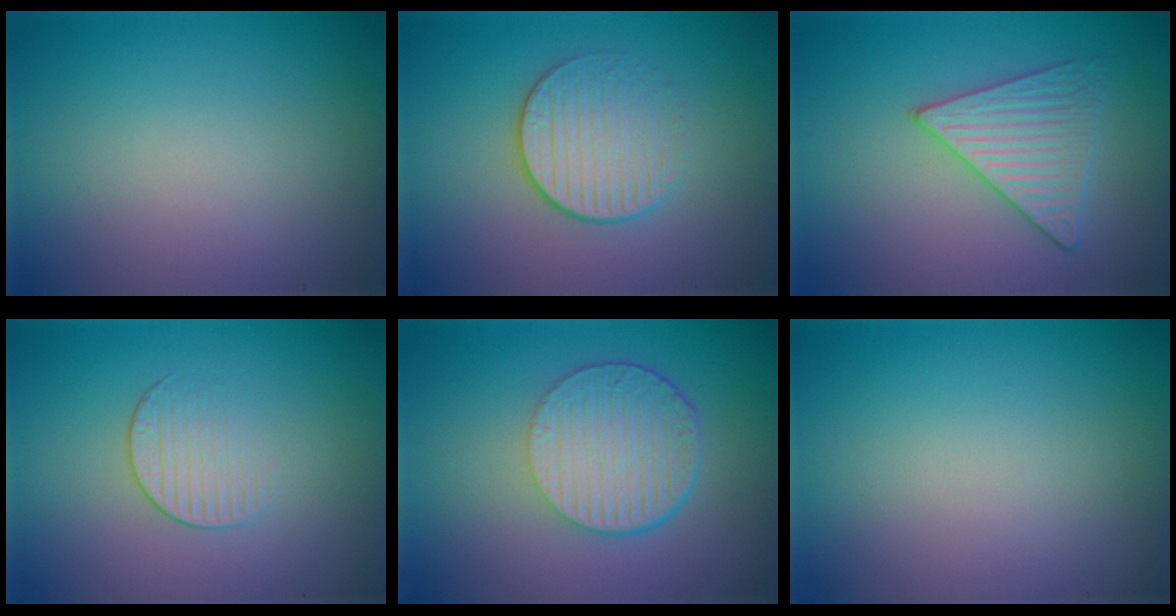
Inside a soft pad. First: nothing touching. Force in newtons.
{"total": 3.2, "press": 2.9, "slide": 1.5}
{"total": 3.2, "press": 3.2, "slide": 0.3}
{"total": 1.7, "press": 1.0, "slide": 1.4}
{"total": 6.7, "press": 4.4, "slide": 5.0}
{"total": 0.0}